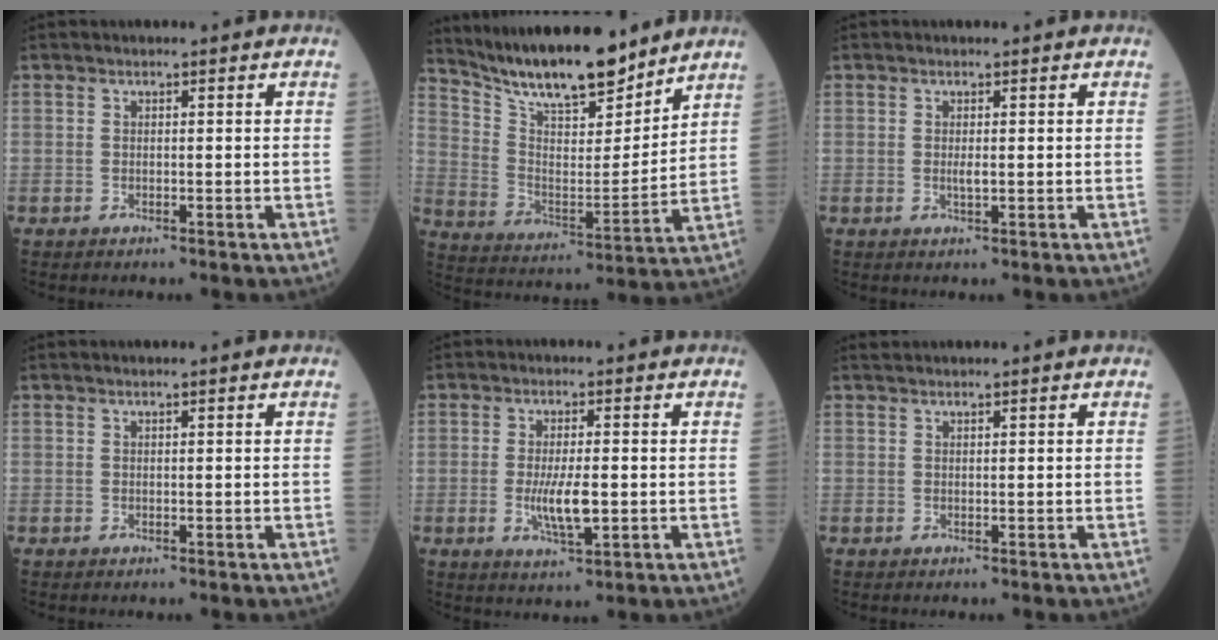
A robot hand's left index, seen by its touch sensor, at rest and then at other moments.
{"total": 16.4, "force": [14.4, 3.1, 7.4], "torque": [-0.132, -0.005, 0.255]}
{"total": 1.1, "force": [0.1, 0.2, 1.0], "torque": [-0.023, -0.002, 0.002]}
{"total": 0.5, "force": [0.4, -0.1, 0.3], "torque": [-0.008, 0.002, 0.009]}
{"total": 5.3, "force": [-0.7, 1.2, 5.1], "torque": [-0.105, -0.009, -0.010]}
{"total": 1.9, "force": [1.7, -0.1, 0.8], "torque": [-0.009, 0.025, 0.032]}